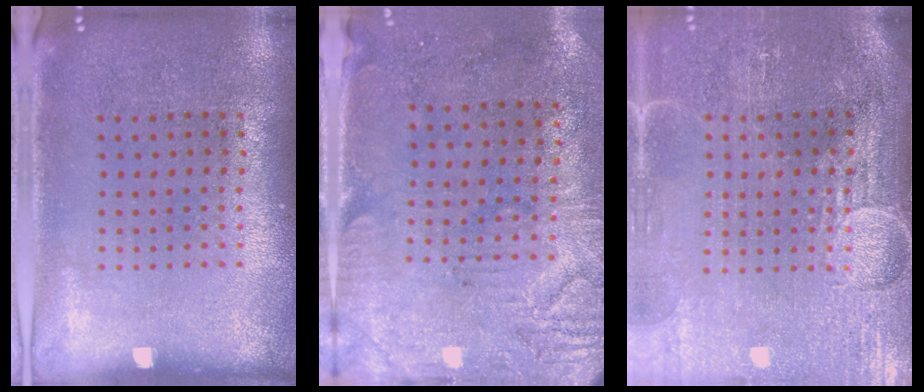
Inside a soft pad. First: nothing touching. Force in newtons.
{"total": 3.0, "press": 2.5, "slide": 1.7}
{"total": 4.1, "press": 3.7, "slide": 1.9}